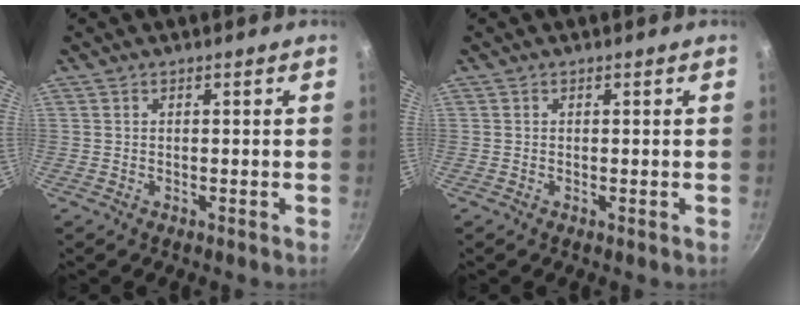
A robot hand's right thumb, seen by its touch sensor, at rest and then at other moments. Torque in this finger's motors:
{"motor_torque": [-0.26, -0.01, -0.26, -0.04, 0.03]}